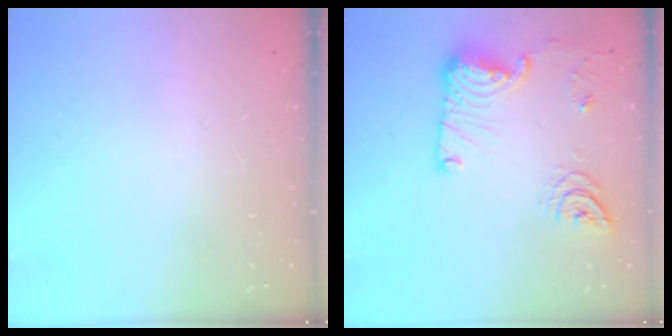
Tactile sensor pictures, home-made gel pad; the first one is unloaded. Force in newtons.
{"total": 15.7, "press": 15.5, "slide": 2.6}